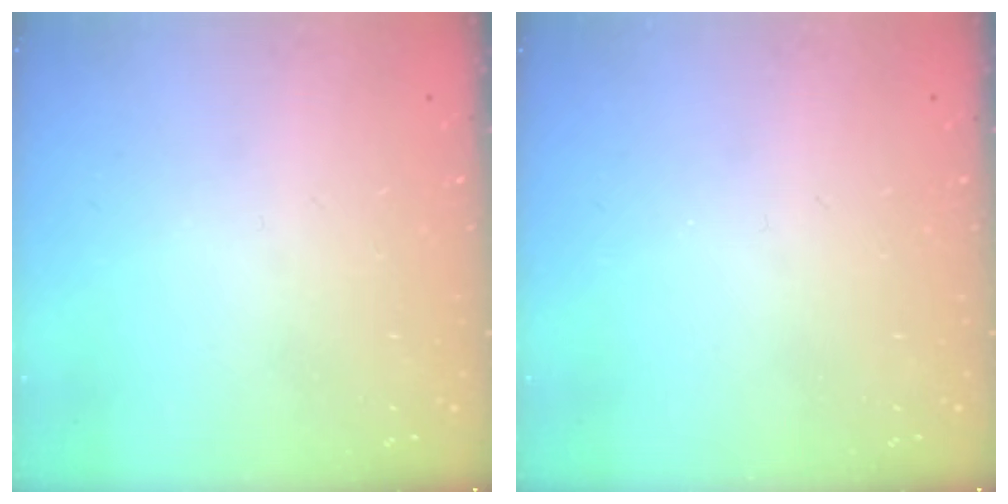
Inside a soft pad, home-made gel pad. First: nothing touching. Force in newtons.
{"total": 0.0}